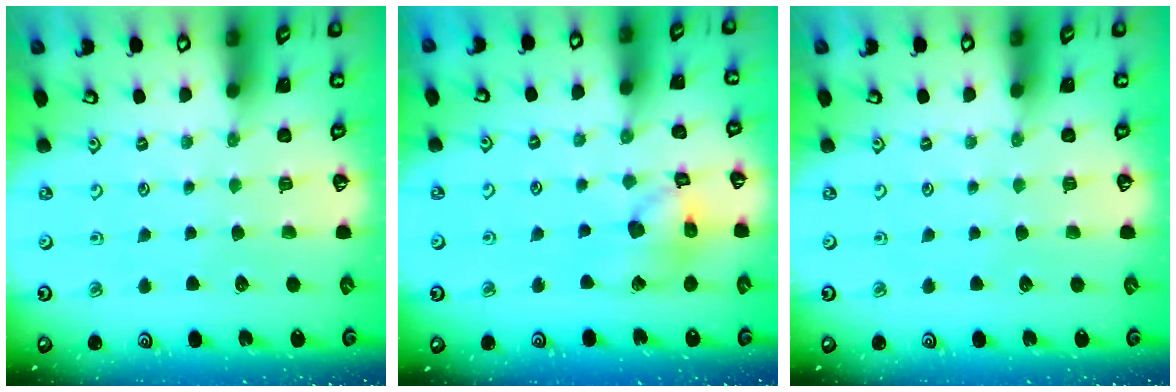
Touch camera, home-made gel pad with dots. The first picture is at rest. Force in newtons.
{"total": 13.5, "press": 13.4, "slide": 1.9}
{"total": 0.0}